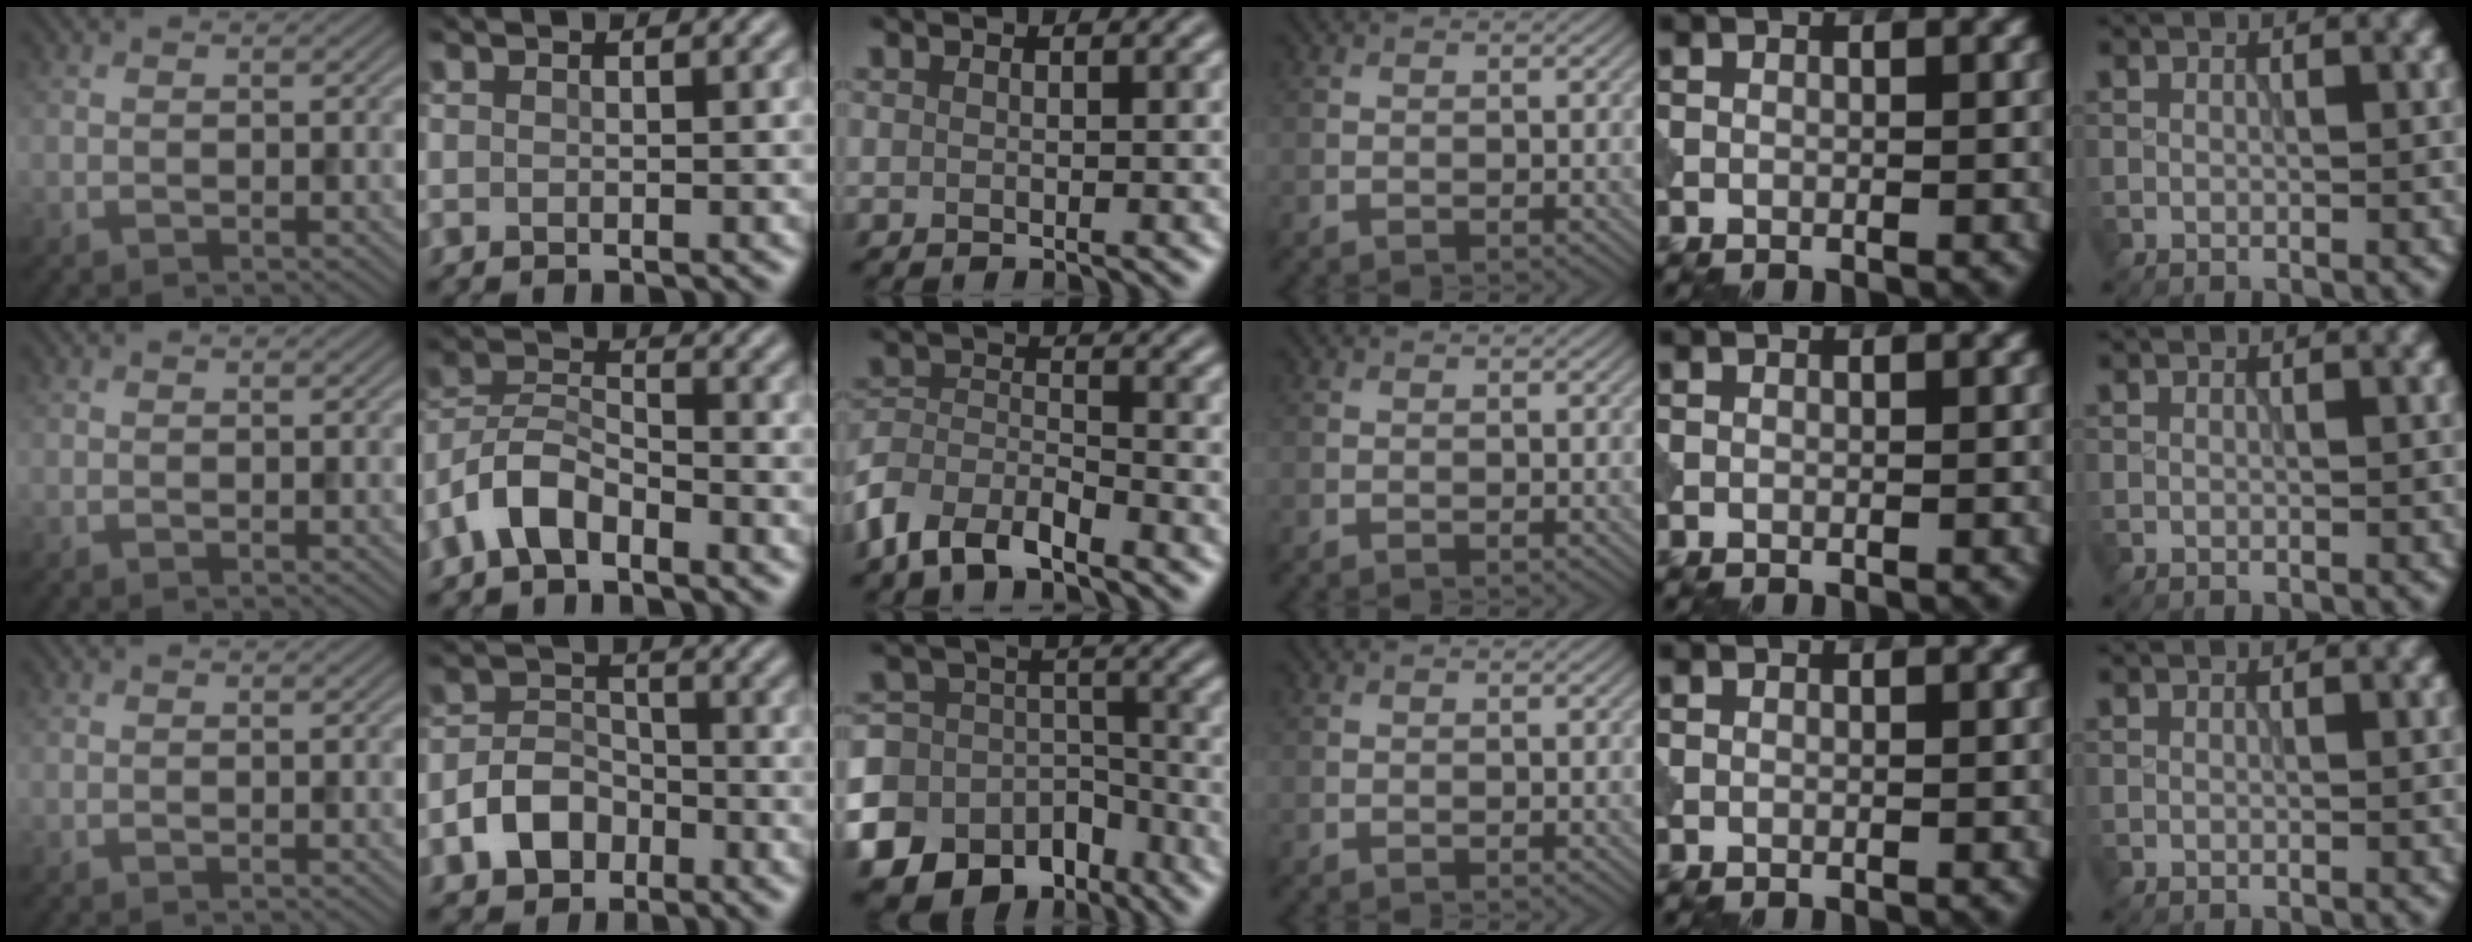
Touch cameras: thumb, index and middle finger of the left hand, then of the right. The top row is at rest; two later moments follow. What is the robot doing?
{"motion": "extract", "object": "peg toy"}